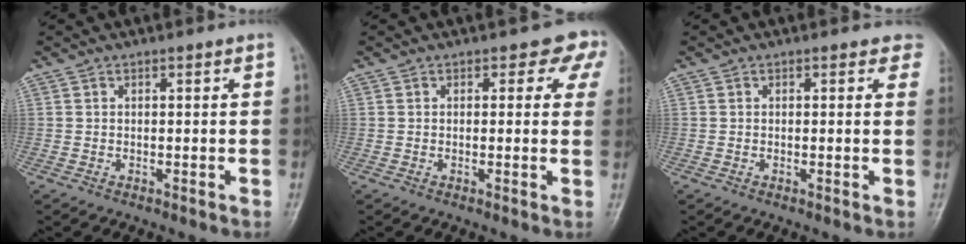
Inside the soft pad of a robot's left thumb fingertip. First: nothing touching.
{"total": 4.4, "force": [2.5, 3.1, 1.9], "torque": [0.022, -0.006, 0.006]}
{"total": 2.7, "force": [2.0, 1.6, 0.8], "torque": [0.022, -0.006, 0.000]}